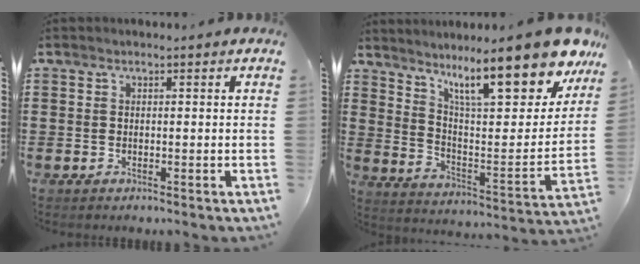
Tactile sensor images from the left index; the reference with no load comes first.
{"total": 15.3, "force": [11.2, 2.5, 10.1], "torque": [-0.178, -0.066, 0.183]}